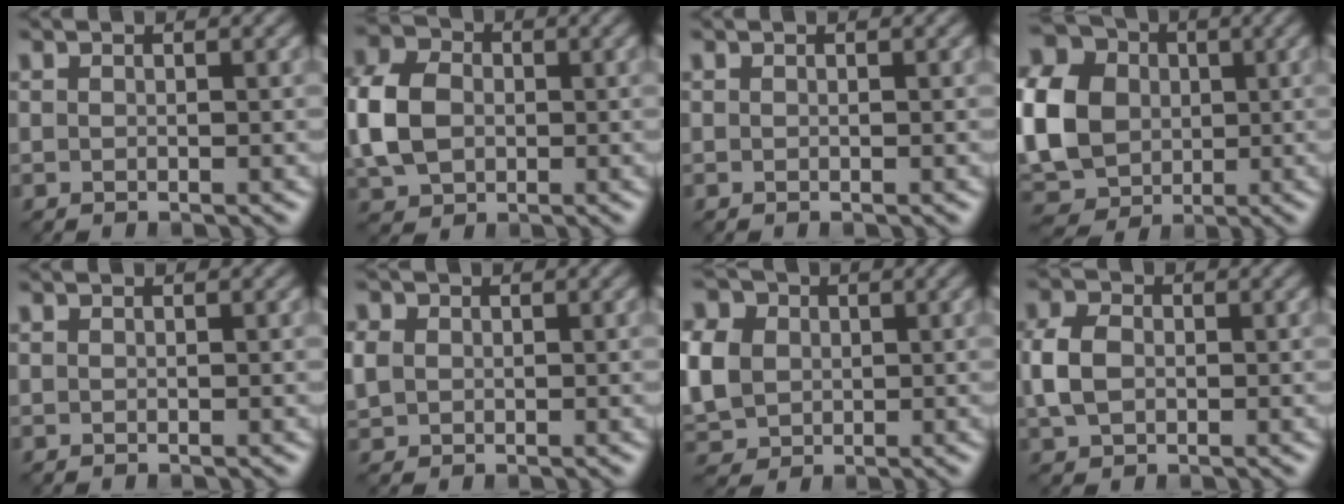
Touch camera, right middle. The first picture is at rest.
{"total": 7.5, "force": [-0.1, 5.7, 4.9], "torque": [-0.134, 0.010, -0.015]}
{"total": 0.0}
{"total": 13.2, "force": [0.6, 11.0, 7.2], "torque": [-0.187, 0.008, -0.008]}
{"total": 0.0}
{"total": 2.5, "force": [0.5, 2.2, 1.1], "torque": [-0.044, 0.011, 0.008]}
{"total": 9.4, "force": [1.2, 7.8, 5.1], "torque": [-0.130, 0.021, 0.004]}
{"total": 4.1, "force": [0.1, 3.0, 2.8], "torque": [-0.071, 0.007, -0.002]}